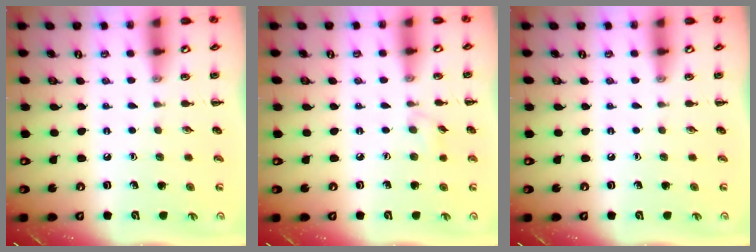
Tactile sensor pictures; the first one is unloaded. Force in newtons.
{"total": 3.4, "press": 3.1, "slide": 1.3}
{"total": 0.0}